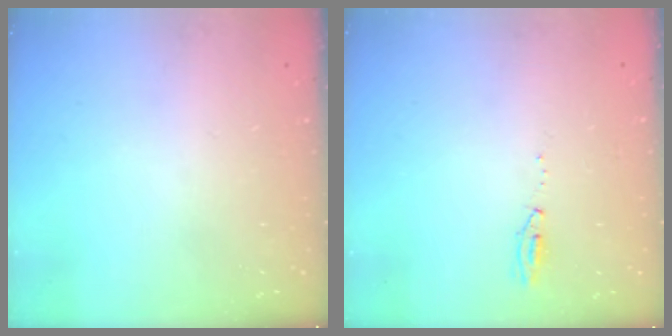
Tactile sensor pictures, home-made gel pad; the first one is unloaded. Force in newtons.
{"total": 5.0, "press": 3.7, "slide": 3.3}